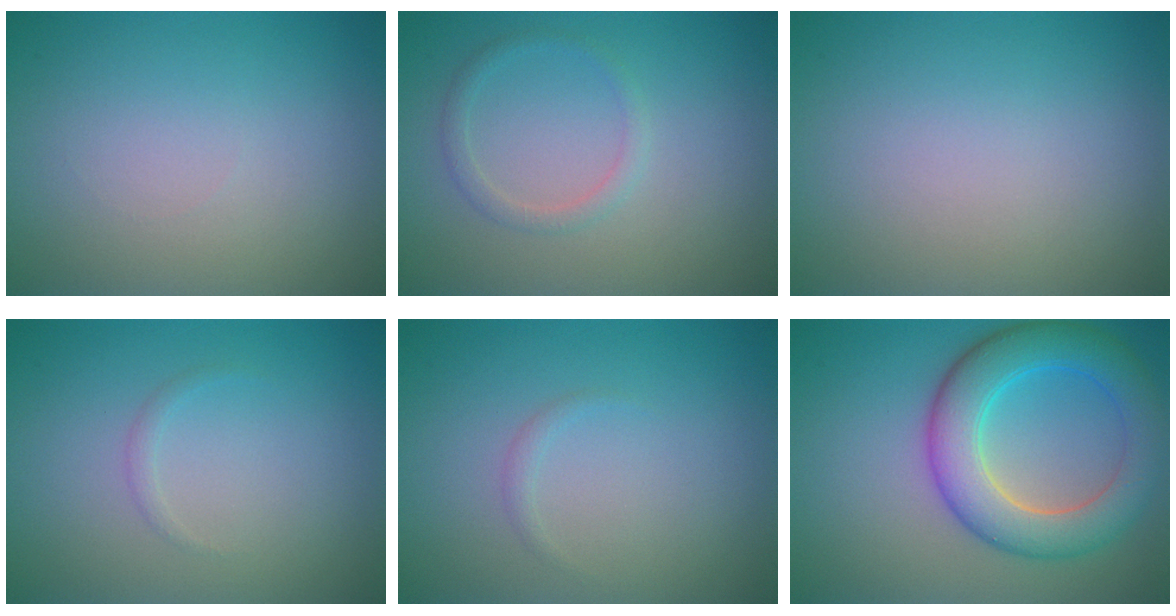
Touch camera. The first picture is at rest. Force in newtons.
{"total": 1.3, "press": 1.3, "slide": 0.1}
{"total": 0.0}
{"total": 0.6, "press": 0.6, "slide": 0.1}
{"total": 0.6, "press": 0.6, "slide": 0.0}
{"total": 7.3, "press": 7.3, "slide": 0.1}